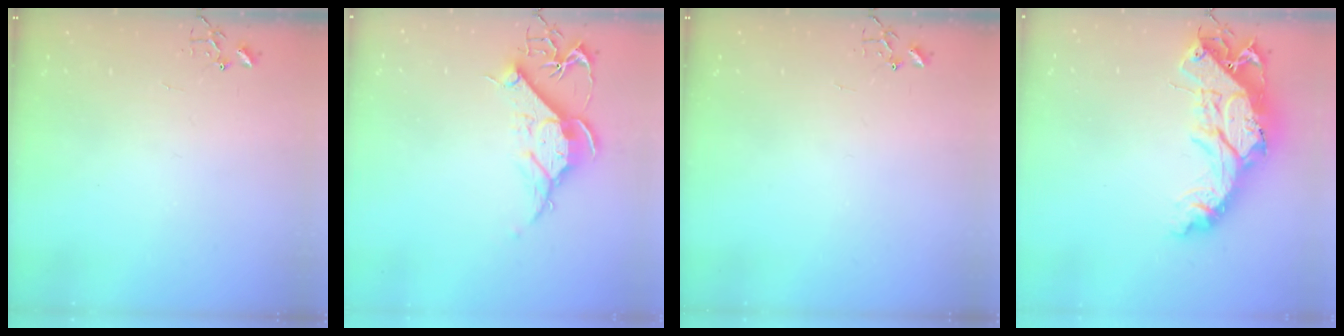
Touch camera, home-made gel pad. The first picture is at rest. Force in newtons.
{"total": 12.0, "press": 11.9, "slide": 1.2}
{"total": 0.0}
{"total": 21.7, "press": 21.6, "slide": 2.0}